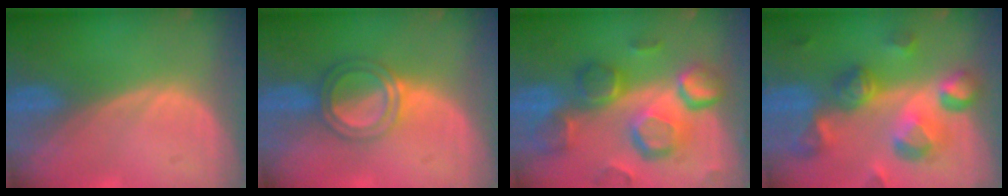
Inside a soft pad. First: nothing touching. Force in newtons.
{"total": 5.1, "press": 4.6, "slide": 2.1}
{"total": 12.4, "press": 10.8, "slide": 6.1}
{"total": 10.7, "press": 9.6, "slide": 4.7}